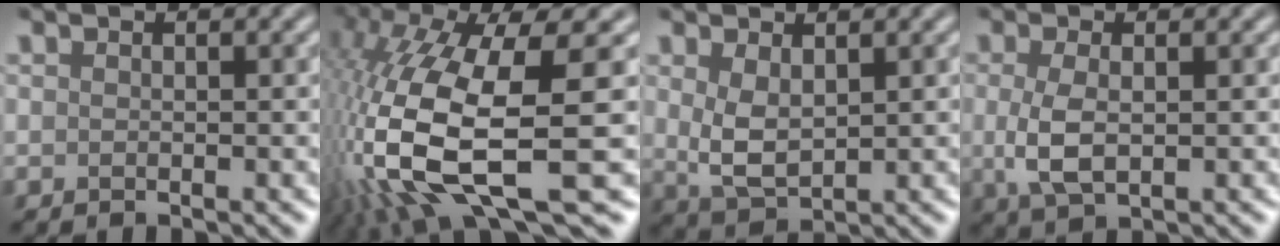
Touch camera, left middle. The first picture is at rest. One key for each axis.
{"total": 14.4, "fx": -3.2, "fy": 4.4, "fz": 13.4, "tx": -0.310, "ty": -0.010, "tz": -0.051}
{"total": 3.6, "fx": 0.7, "fy": 2.2, "fz": 2.8, "tx": -0.069, "ty": 0.000, "tz": 0.021}
{"total": 3.4, "fx": -0.1, "fy": 1.7, "fz": 3.0, "tx": -0.074, "ty": -0.003, "tz": 0.001}